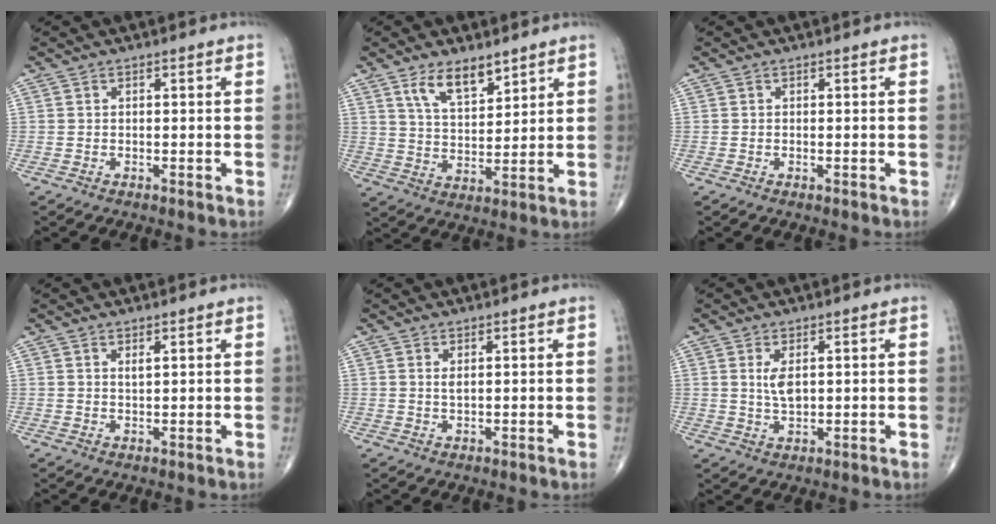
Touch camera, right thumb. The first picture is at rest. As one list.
[{"total": 8.6, "force": [5.6, 3.7, 5.3], "torque": [-0.075, -0.036, 0.107]}, {"total": 0.0}, {"total": 1.4, "force": [0.8, 0.4, 1.0], "torque": [-0.018, -0.004, 0.017]}, {"total": 1.3, "force": [0.5, 0.5, 1.2], "torque": [-0.022, -0.003, 0.012]}, {"total": 3.9, "force": [1.0, 1.8, 3.3], "torque": [-0.063, -0.009, 0.025]}]